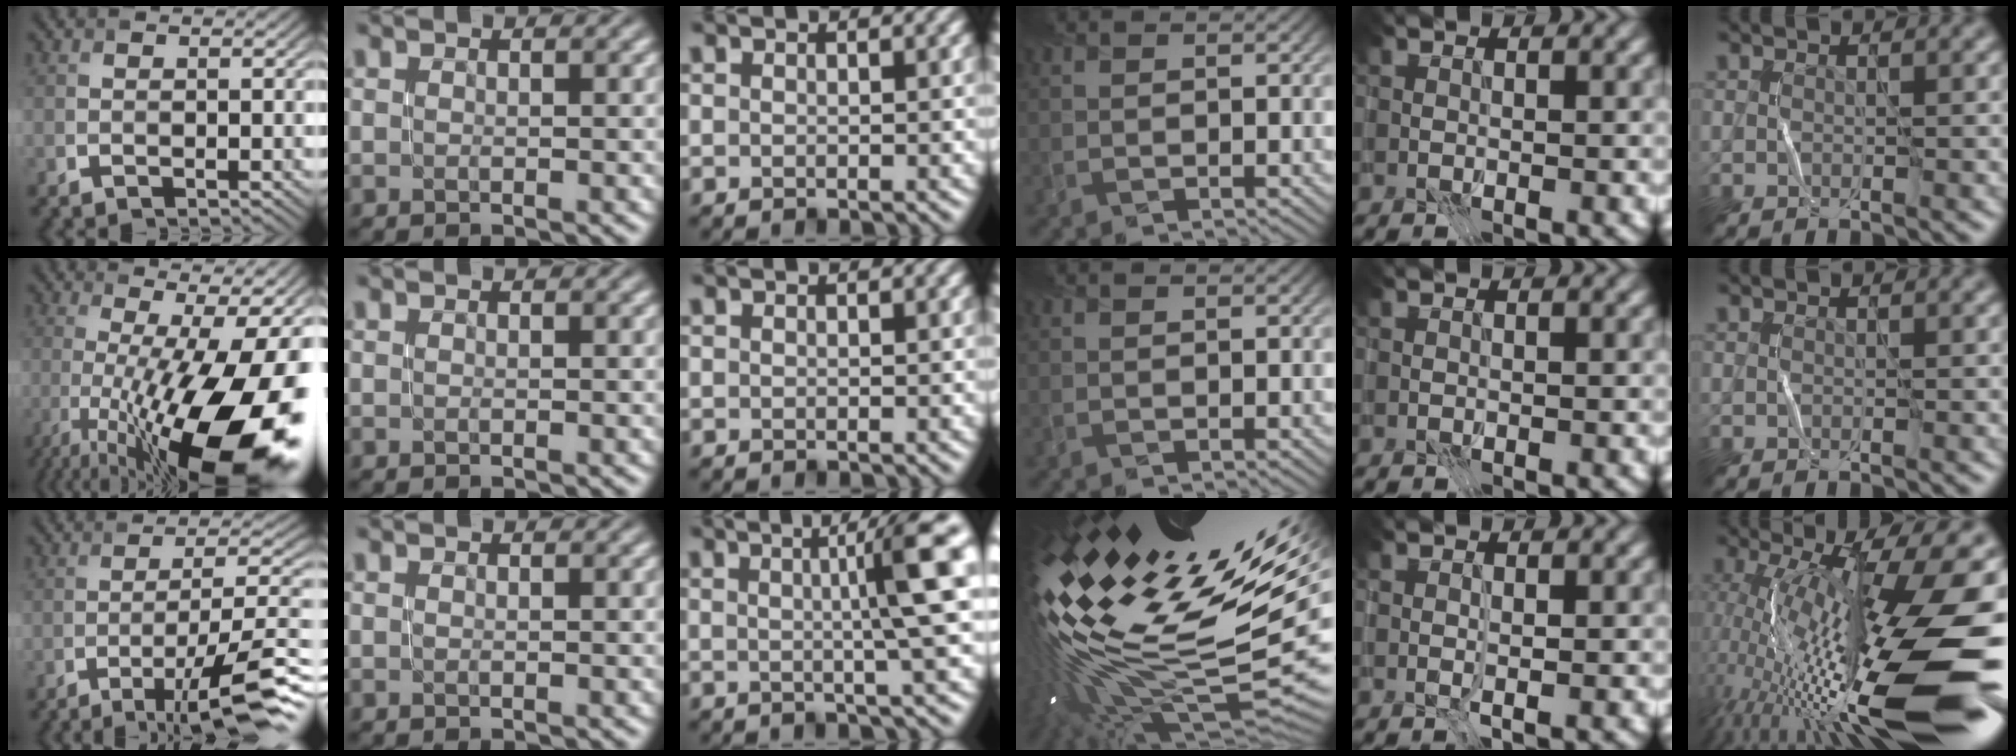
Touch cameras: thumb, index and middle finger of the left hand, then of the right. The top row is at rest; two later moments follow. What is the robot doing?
{"motion": "open", "object": "stapler"}